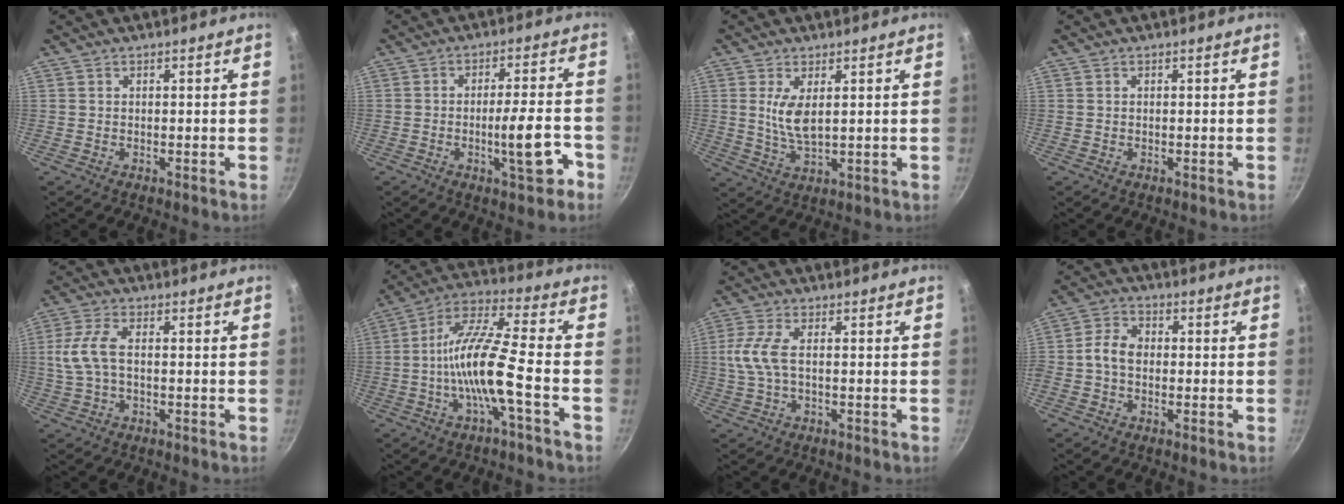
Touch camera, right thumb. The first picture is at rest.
{"total": 8.9, "force": [-3.5, 2.3, 7.8], "torque": [-0.099, 0.025, -0.049]}
{"total": 5.9, "force": [1.5, 2.4, 5.2], "torque": [-0.099, -0.018, 0.034]}
{"total": 0.0}
{"total": 7.0, "force": [0.1, 3.5, 6.1], "torque": [-0.140, 0.012, -0.003]}
{"total": 13.4, "force": [-3.7, 2.2, 12.7], "torque": [-0.240, 0.038, -0.081]}
{"total": 6.2, "force": [0.1, 2.3, 5.7], "torque": [-0.137, 0.008, -0.002]}
{"total": 5.7, "force": [-0.5, 4.1, 3.9], "torque": [-0.063, 0.019, -0.024]}